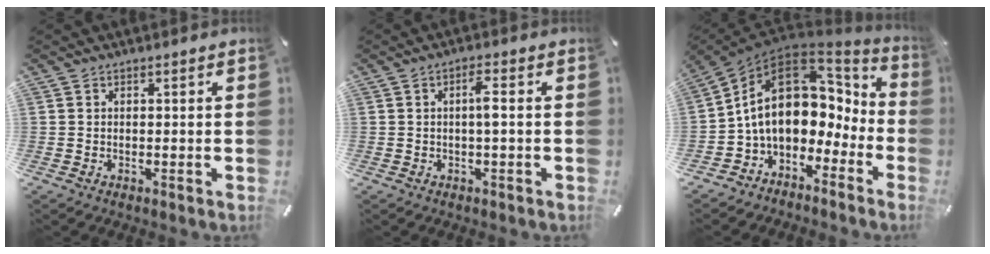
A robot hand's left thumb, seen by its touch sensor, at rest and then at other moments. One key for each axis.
{"total": 3.6, "fx": -0.2, "fy": 0.6, "fz": 3.5, "tx": -0.068, "ty": 0.006, "tz": -0.007}
{"total": 16.4, "fx": 1.4, "fy": 11.8, "fz": 11.3, "tx": -0.206, "ty": -0.013, "tz": 0.029}